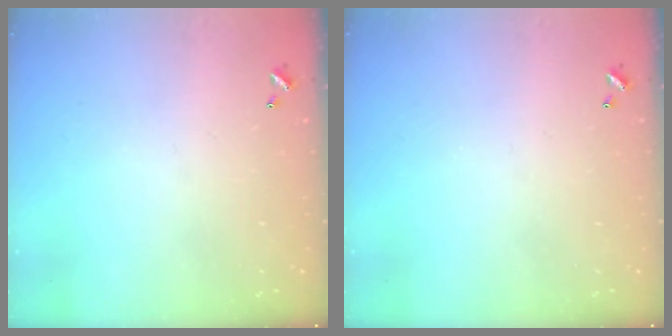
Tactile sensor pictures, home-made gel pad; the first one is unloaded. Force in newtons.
{"total": 0.0}